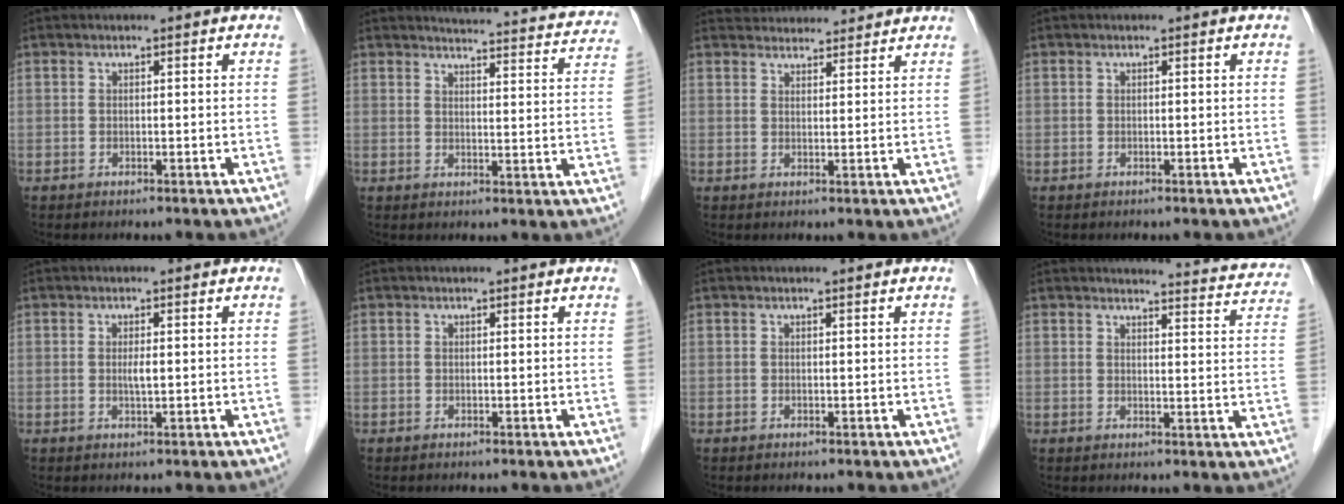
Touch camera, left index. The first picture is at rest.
{"total": 18.4, "force": [17.6, 2.7, 4.7], "torque": [-0.046, -0.042, 0.184]}
{"total": 8.7, "force": [8.4, 1.8, 1.4], "torque": [-0.016, 0.030, 0.112]}
{"total": 0.0}
{"total": 1.4, "force": [0.1, 0.2, 1.4], "torque": [-0.028, -0.001, 0.001]}
{"total": 0.9, "force": [0.9, 0.1, 0.2], "torque": [-0.009, 0.008, 0.010]}
{"total": 0.0}
{"total": 12.4, "force": [12.1, 1.6, 2.2], "torque": [-0.002, -0.049, 0.106]}